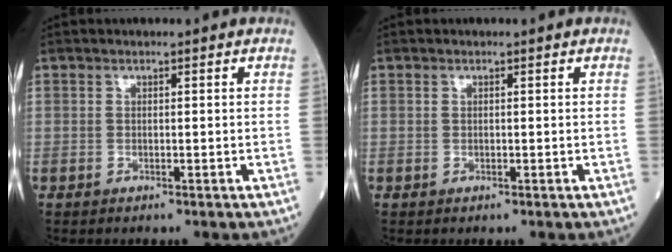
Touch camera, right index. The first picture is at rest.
{"total": 0.0}